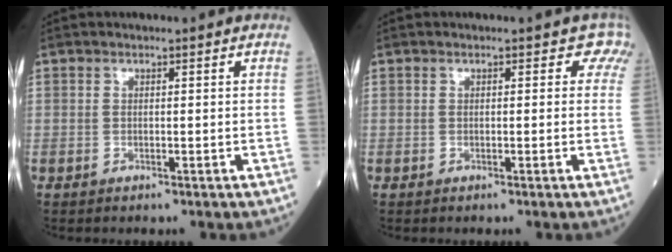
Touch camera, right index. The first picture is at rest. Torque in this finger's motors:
{"motor_torque": [0.01, 0.03, 0.00, 0.02]}